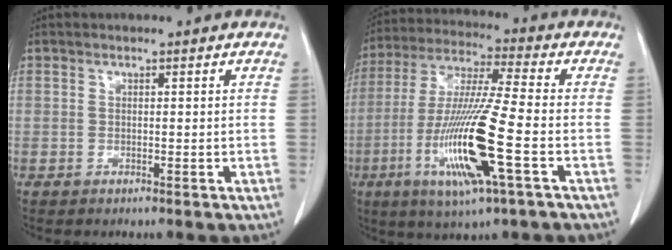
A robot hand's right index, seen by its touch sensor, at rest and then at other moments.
{"total": 15.1, "force": [-4.9, 0.2, 14.3], "torque": [-0.294, -0.022, -0.092]}